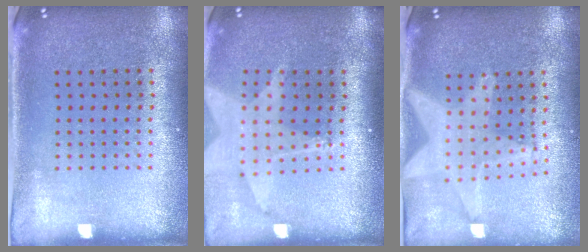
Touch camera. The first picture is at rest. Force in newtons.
{"total": 1.8, "press": 1.4, "slide": 1.0}
{"total": 2.3, "press": 1.8, "slide": 1.3}